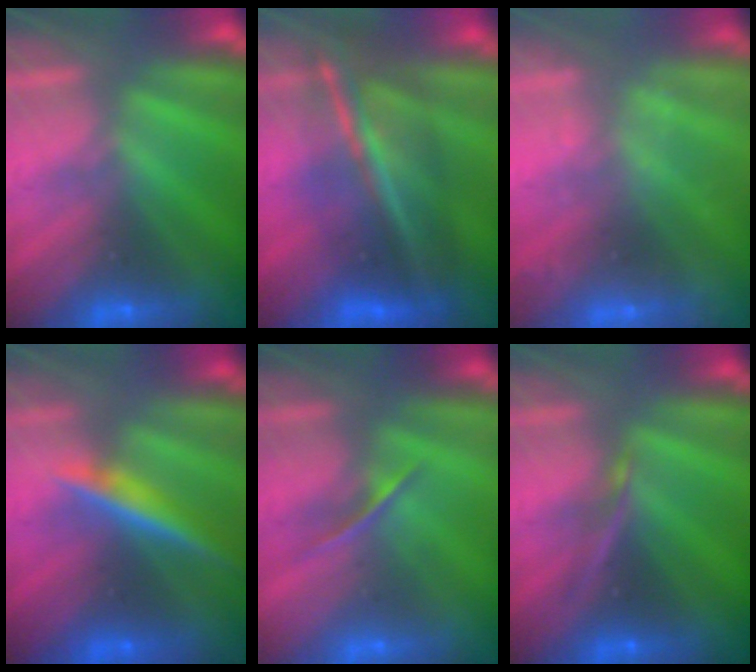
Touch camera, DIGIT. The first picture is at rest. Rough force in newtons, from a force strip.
{"total": 7.4}
{"total": 2.2}
{"total": 3.8}
{"total": 1.4}
{"total": 2.1}